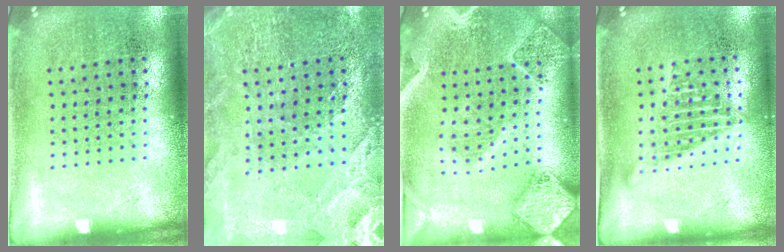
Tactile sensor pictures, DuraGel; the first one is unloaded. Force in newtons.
{"total": 1.5, "press": 1.4, "slide": 0.3}
{"total": 2.5, "press": 2.3, "slide": 1.1}
{"total": 1.5, "press": 1.3, "slide": 0.8}